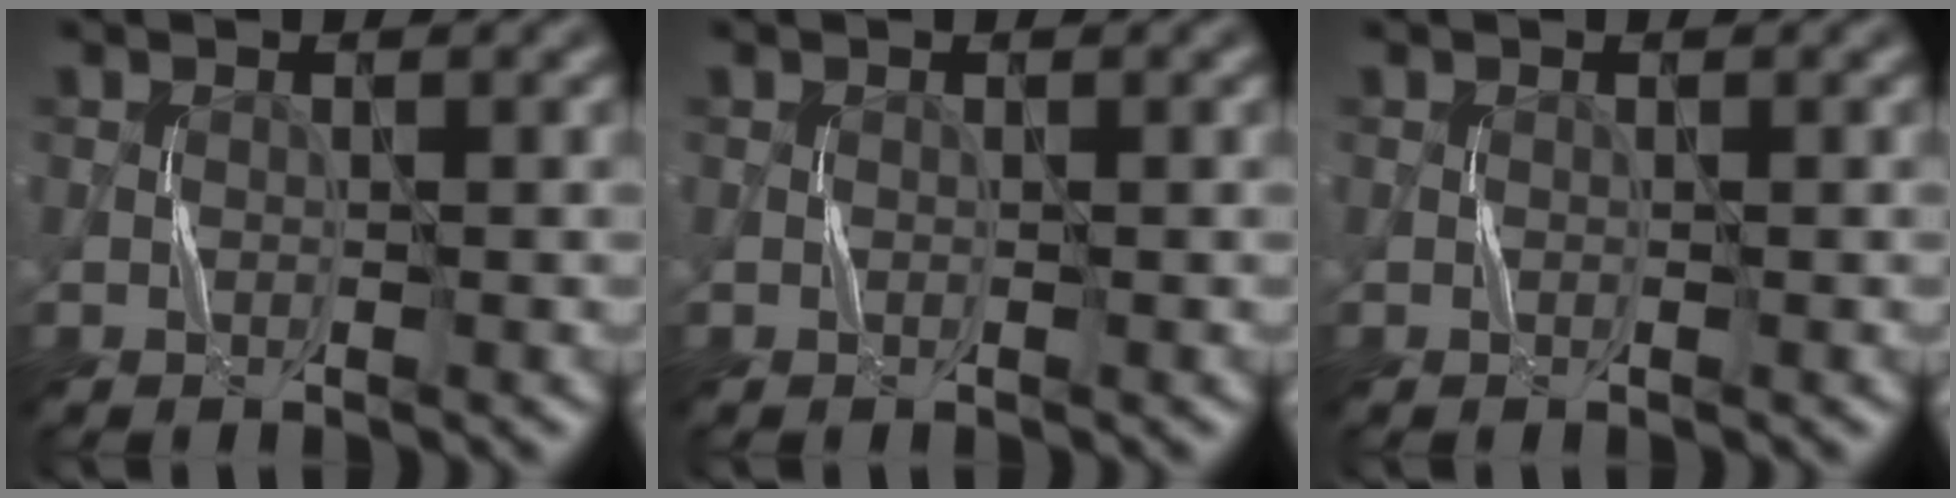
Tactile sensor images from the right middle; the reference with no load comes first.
{"total": 0.0}
{"total": 0.0}